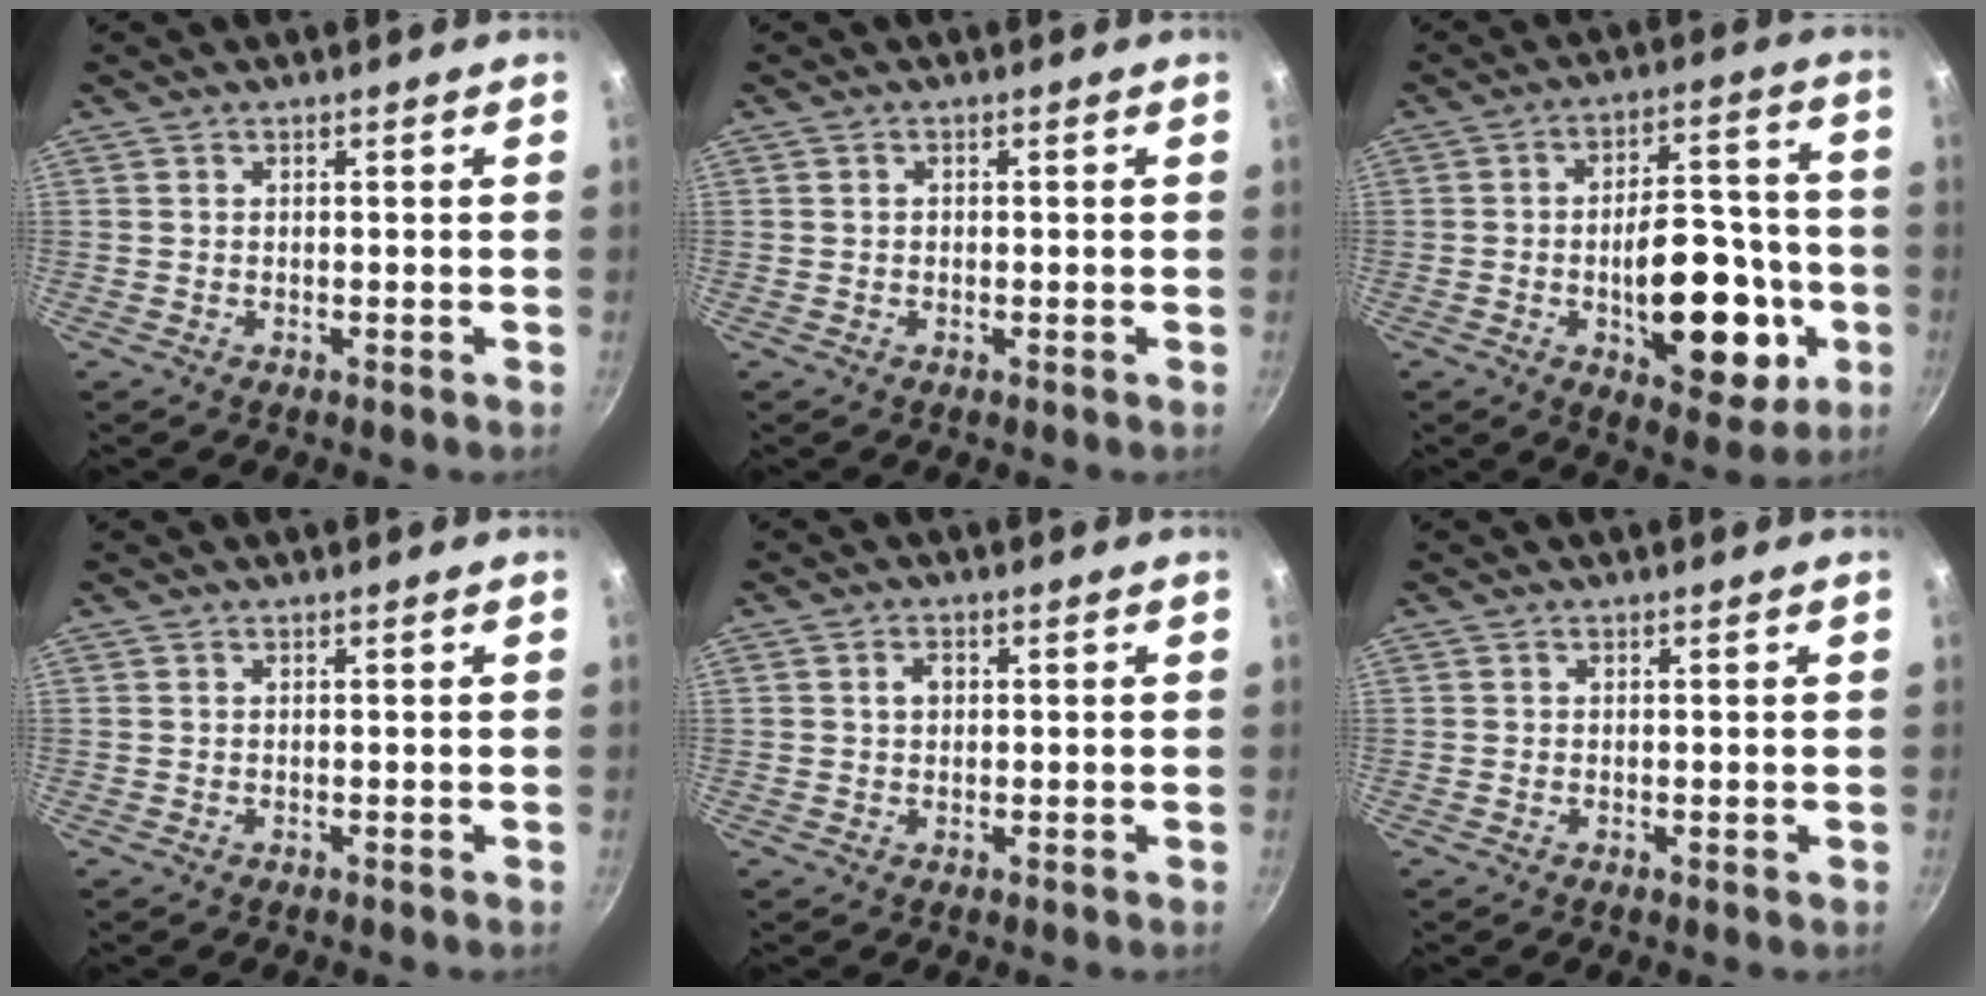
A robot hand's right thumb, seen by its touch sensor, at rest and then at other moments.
{"total": 0.7, "force": [-0.1, 0.6, 0.3], "torque": [-0.004, 0.004, -0.001]}
{"total": 19.3, "force": [-4.8, 9.9, 15.8], "torque": [-0.170, 0.030, -0.061]}
{"total": 0.0}
{"total": 2.3, "force": [0.4, 1.8, 1.4], "torque": [-0.014, 0.005, 0.006]}
{"total": 0.0}